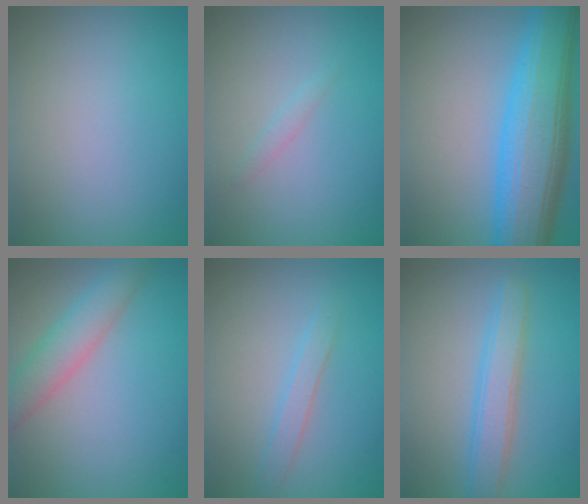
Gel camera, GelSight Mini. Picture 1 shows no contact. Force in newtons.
{"total": 0.8, "press": 0.8, "slide": 0.1}
{"total": 11.3, "press": 11.3, "slide": 0.3}
{"total": 4.1, "press": 4.1, "slide": 0.2}
{"total": 1.7, "press": 1.7, "slide": 0.1}
{"total": 3.6, "press": 3.6, "slide": 0.1}